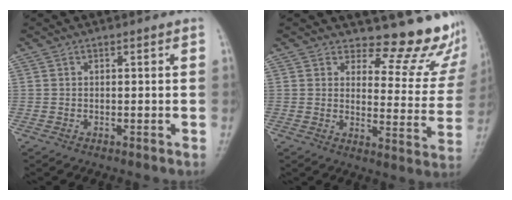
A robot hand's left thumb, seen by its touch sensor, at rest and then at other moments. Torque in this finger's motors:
{"motor_torque": [0.85, 0.92, 0.02, -0.02, -0.06]}